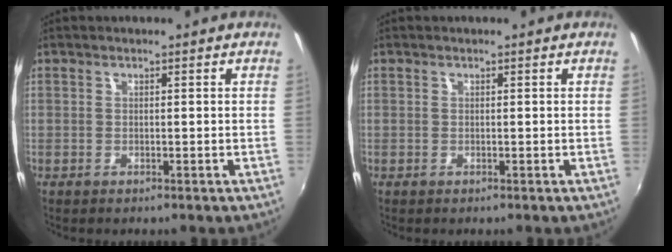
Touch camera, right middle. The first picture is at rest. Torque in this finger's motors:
{"motor_torque": [-0.22, 0.28, -0.02, 0.00]}